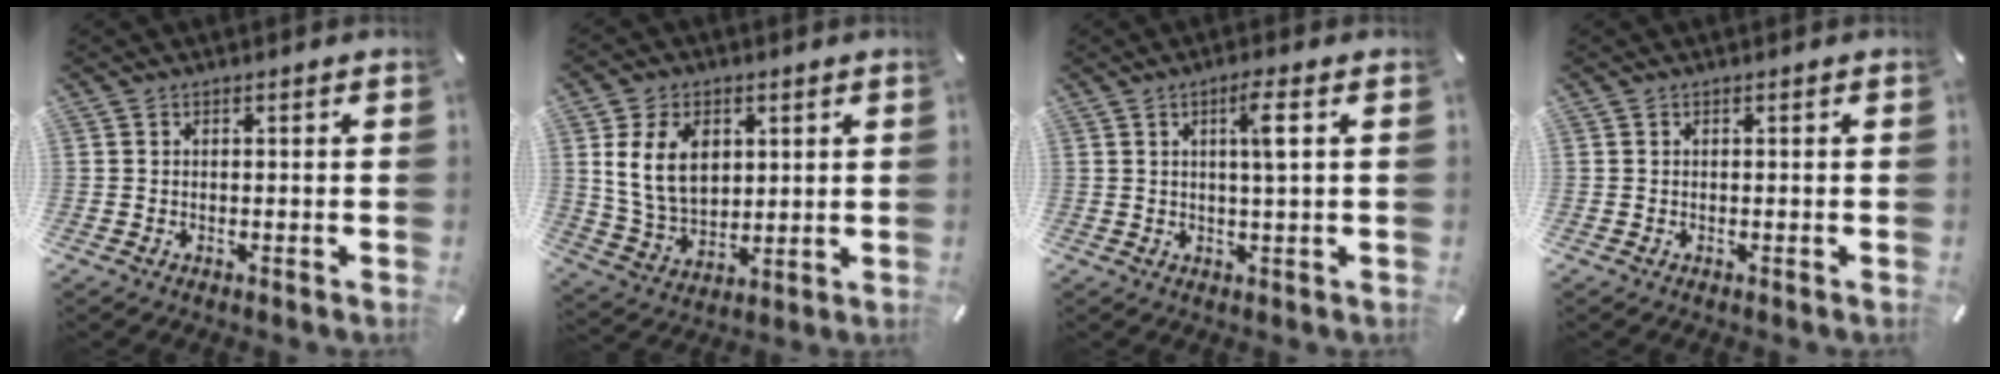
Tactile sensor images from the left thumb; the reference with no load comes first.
{"total": 11.5, "force": [3.2, 8.5, 7.1], "torque": [-0.148, -0.004, 0.055]}
{"total": 5.1, "force": [1.3, 0.3, 4.9], "torque": [-0.090, -0.005, 0.016]}
{"total": 0.0}